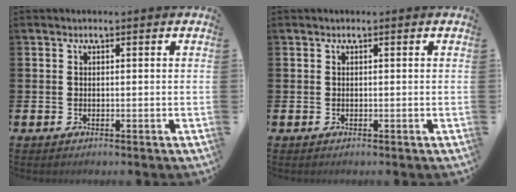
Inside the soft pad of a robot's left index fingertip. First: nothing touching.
{"total": 0.0}